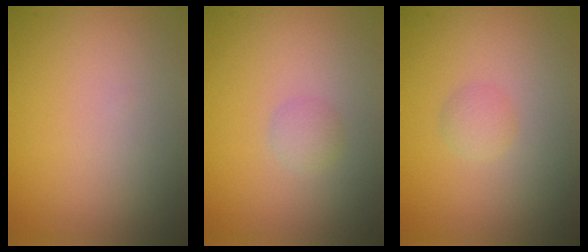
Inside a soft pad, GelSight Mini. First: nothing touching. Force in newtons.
{"total": 1.2, "press": 1.2, "slide": 0.0}
{"total": 1.1, "press": 1.1, "slide": 0.1}